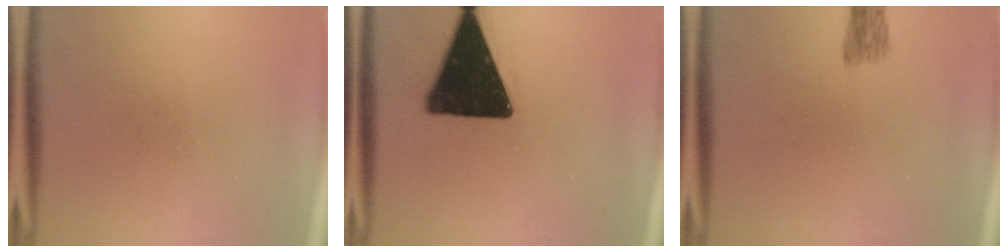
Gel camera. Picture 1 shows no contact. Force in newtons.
{"total": 18.3}
{"total": 2.5}